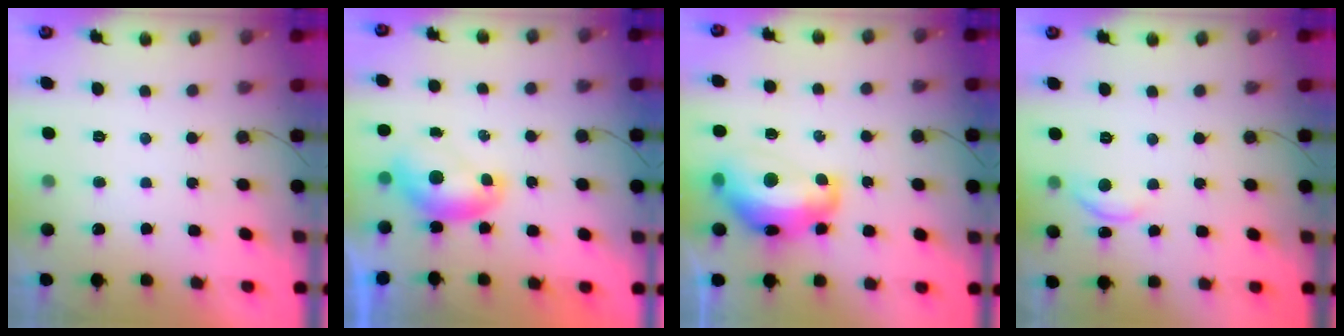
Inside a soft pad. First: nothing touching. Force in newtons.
{"total": 7.0, "press": 7.0, "slide": 0.1}
{"total": 15.3, "press": 15.2, "slide": 1.3}
{"total": 8.6, "press": 8.5, "slide": 0.8}